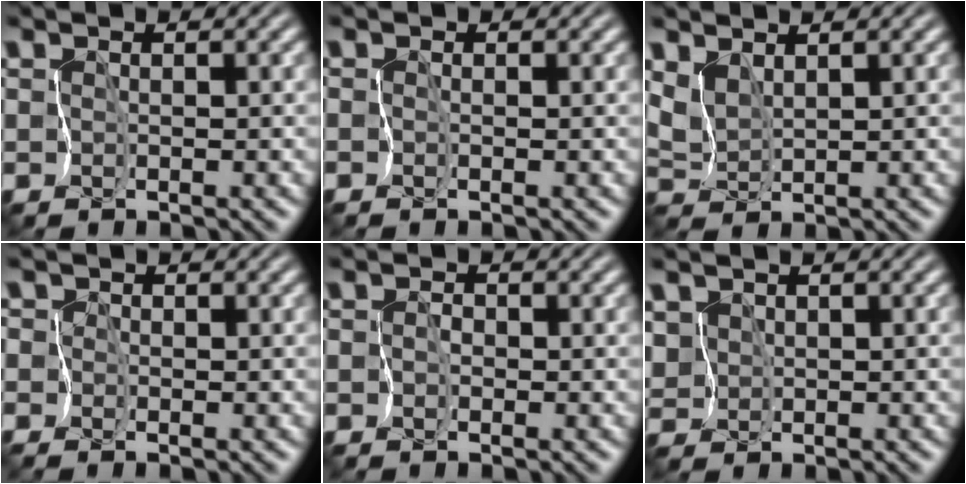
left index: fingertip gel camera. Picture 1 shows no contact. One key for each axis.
{"total": 0.0}
{"total": 1.9, "fx": 1.7, "fy": 0.5, "fz": 0.8, "tx": -0.025, "ty": 0.003, "tz": 0.036}
{"total": 3.9, "fx": 0.7, "fy": 3.6, "fz": 1.4, "tx": -0.019, "ty": 0.035, "tz": -0.030}
{"total": 0.8, "fx": -0.4, "fy": 0.6, "fz": 0.2, "tx": 0.016, "ty": 0.003, "tz": -0.009}
{"total": 2.1, "fx": 0.4, "fy": 2.0, "fz": 0.8, "tx": -0.022, "ty": 0.006, "tz": 0.012}